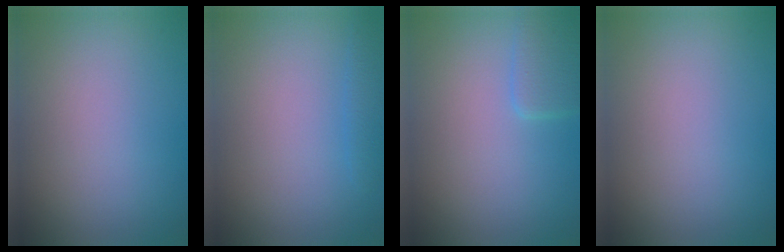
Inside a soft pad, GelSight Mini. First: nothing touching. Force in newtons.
{"total": 1.2, "press": 1.2, "slide": 0.1}
{"total": 2.1, "press": 2.1, "slide": 0.1}
{"total": 0.0}